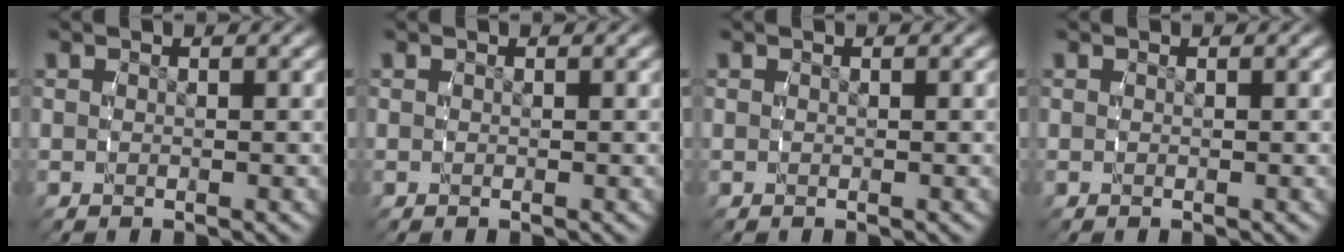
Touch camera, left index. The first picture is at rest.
{"total": 0.0}
{"total": 0.0}
{"total": 0.0}